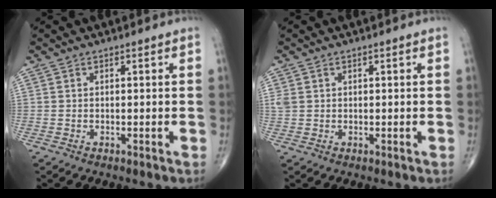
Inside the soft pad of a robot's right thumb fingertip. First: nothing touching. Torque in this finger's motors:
{"motor_torque": [0.05, -0.12, 0.23, 0.42, 0.04]}